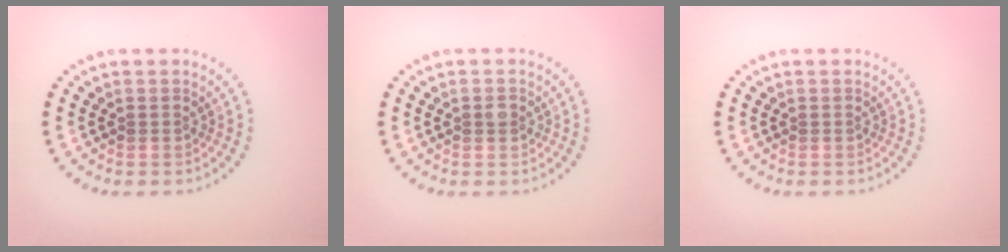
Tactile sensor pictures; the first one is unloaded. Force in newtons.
{"total": 0.9, "press": 0.9, "slide": 0.0}
{"total": 0.0}